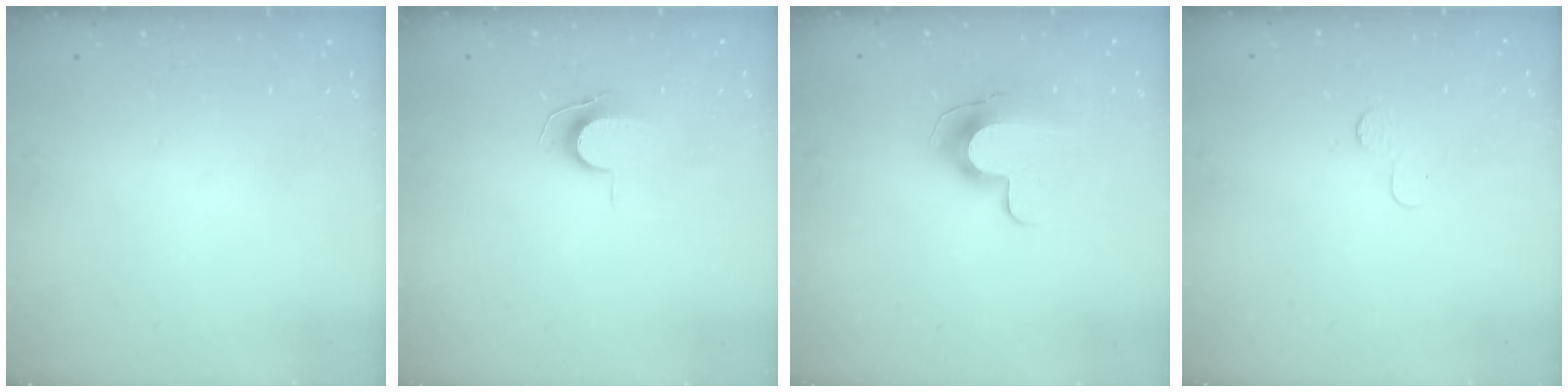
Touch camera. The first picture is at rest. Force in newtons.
{"total": 7.0, "press": 7.0, "slide": 0.6}
{"total": 10.4, "press": 10.4, "slide": 0.3}
{"total": 2.3, "press": 2.3, "slide": 0.2}